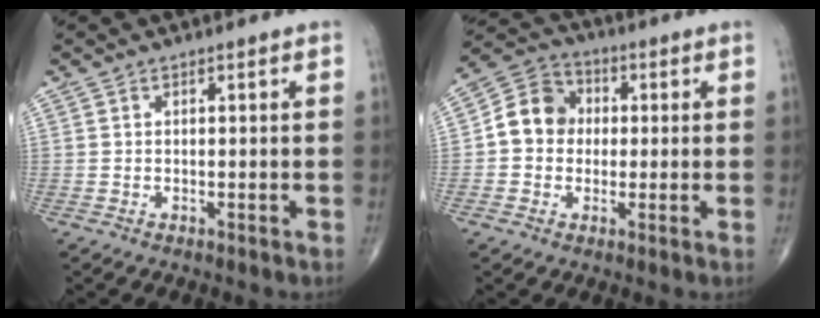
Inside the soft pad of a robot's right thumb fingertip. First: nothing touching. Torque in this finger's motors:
{"motor_torque": [1.08, 1.07, 0.42, -0.51, 0.05]}